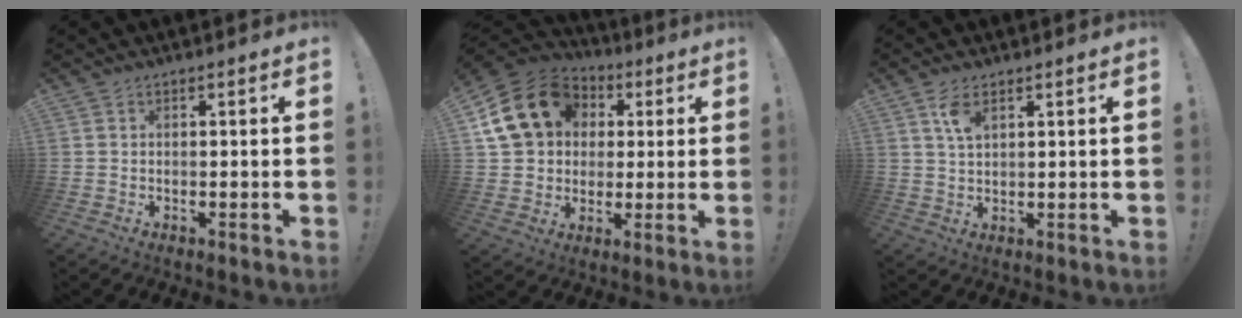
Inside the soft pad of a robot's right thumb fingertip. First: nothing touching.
{"total": 19.0, "force": [5.8, 15.3, 9.6], "torque": [-0.158, -0.008, 0.126]}
{"total": 4.5, "force": [2.3, 2.0, 3.3], "torque": [-0.063, -0.006, 0.040]}